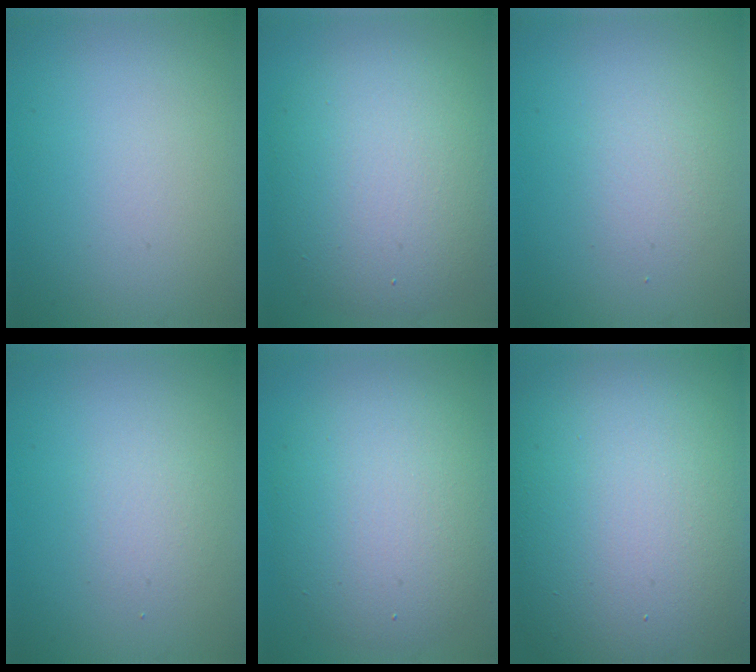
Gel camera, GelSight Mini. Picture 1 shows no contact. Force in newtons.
{"total": 8.4, "press": 8.3, "slide": 0.7}
{"total": 1.7, "press": 1.7, "slide": 0.0}
{"total": 1.6, "press": 1.6, "slide": 0.1}
{"total": 7.8, "press": 7.8, "slide": 0.3}
{"total": 19.1, "press": 19.1, "slide": 0.9}